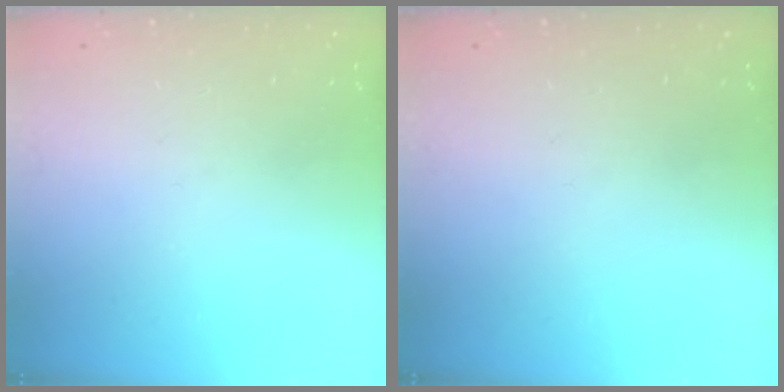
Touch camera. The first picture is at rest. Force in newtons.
{"total": 0.0}